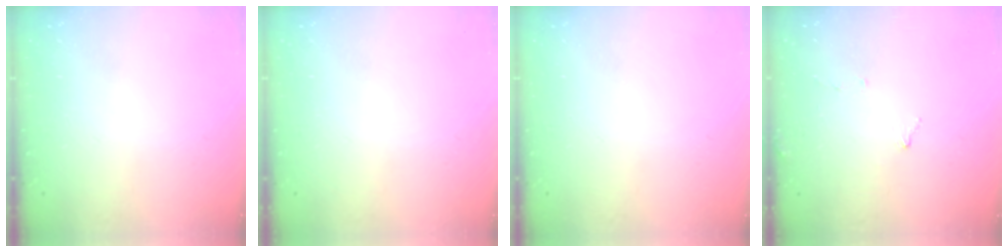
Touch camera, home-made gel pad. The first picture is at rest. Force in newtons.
{"total": 0.0}
{"total": 0.0}
{"total": 7.6, "press": 7.6, "slide": 0.4}